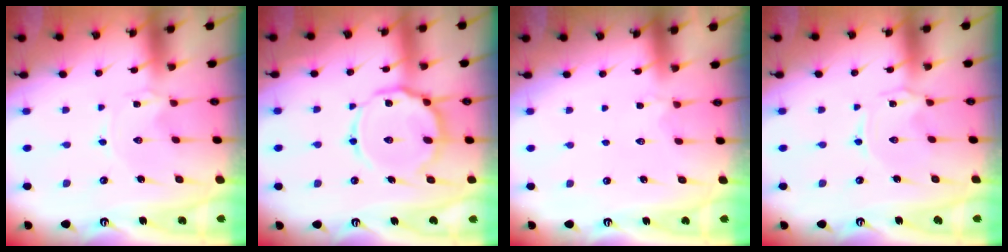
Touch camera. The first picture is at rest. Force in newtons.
{"total": 13.8, "press": 13.8, "slide": 1.3}
{"total": 2.7, "press": 2.5, "slide": 1.0}
{"total": 0.9, "press": 0.8, "slide": 0.2}